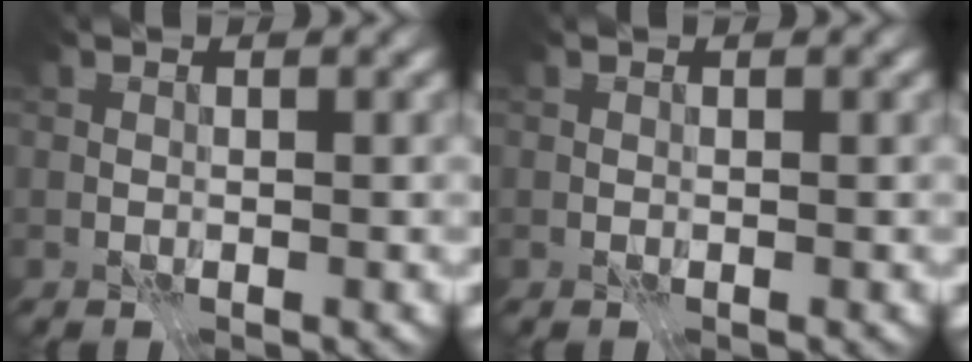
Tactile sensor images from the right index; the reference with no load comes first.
{"total": 0.0}